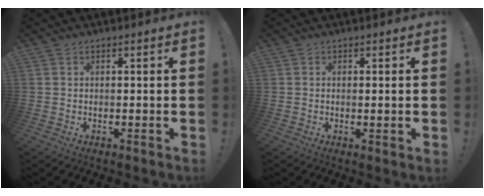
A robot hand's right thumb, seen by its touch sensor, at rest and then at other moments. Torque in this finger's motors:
{"motor_torque": [0.04, 0.07, -0.39, 0.01, 0.00]}